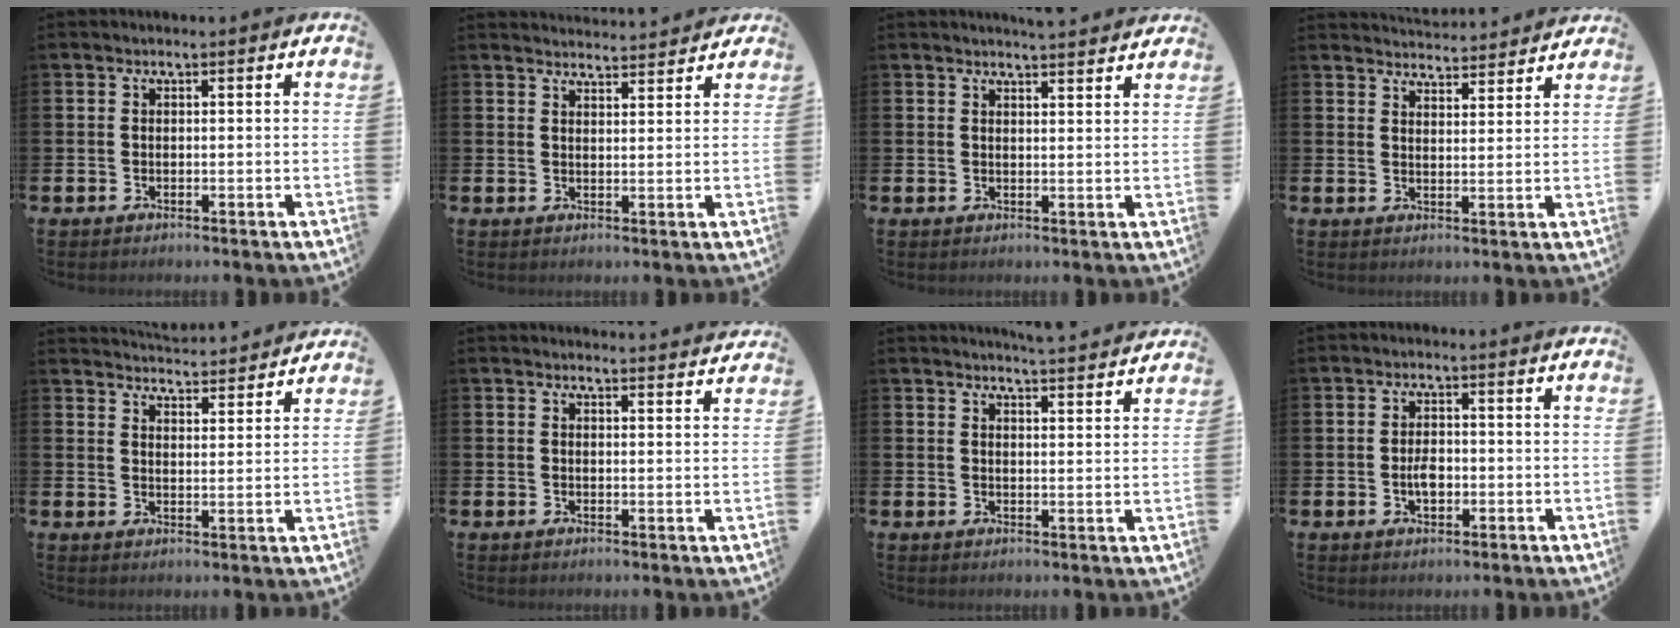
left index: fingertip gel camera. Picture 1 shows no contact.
{"total": 3.2, "force": [3.2, 0.2, 0.0], "torque": [-0.001, -0.019, 0.057]}
{"total": 3.2, "force": [3.2, -0.4, 0.0], "torque": [0.007, -0.023, 0.055]}
{"total": 4.3, "force": [4.2, 0.2, -0.3], "torque": [-0.001, -0.030, 0.077]}
{"total": 4.5, "force": [4.5, 0.1, -0.2], "torque": [-0.004, -0.035, 0.079]}
{"total": 2.1, "force": [2.1, -0.1, -0.1], "torque": [0.012, -0.019, 0.035]}
{"total": 4.0, "force": [4.0, -0.5, 0.1], "torque": [0.002, -0.029, 0.070]}
{"total": 2.7, "force": [-0.5, 1.6, 2.2], "torque": [-0.029, -0.002, -0.012]}